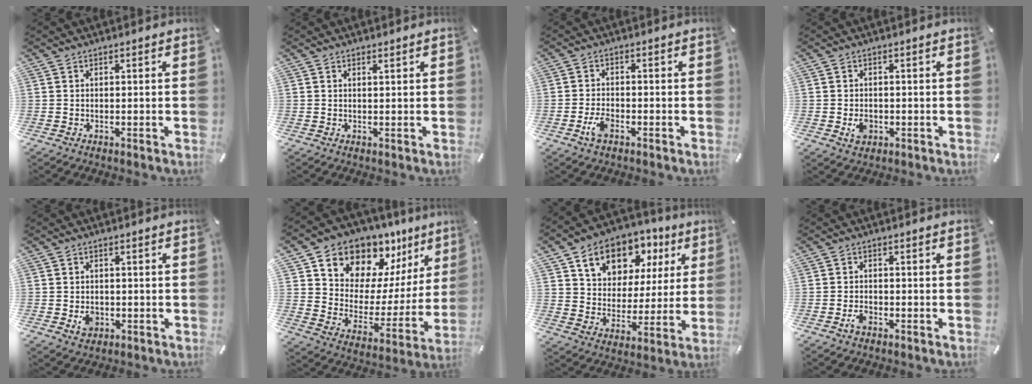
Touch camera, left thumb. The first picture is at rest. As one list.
[{"total": 0.6, "force": [0.5, 0.1, 0.3], "torque": [-0.006, -0.002, 0.010]}, {"total": 3.9, "force": [-2.0, 2.1, 2.7], "torque": [-0.064, 0.002, -0.039]}, {"total": 3.2, "force": [-0.7, 2.6, 1.7], "torque": [-0.021, 0.001, -0.012]}, {"total": 3.4, "force": [-0.7, 2.8, 1.7], "torque": [-0.013, -0.002, -0.014]}, {"total": 12.1, "force": [10.4, 6.2, -0.4], "torque": [-0.010, -0.125, 0.189]}, {"total": 14.0, "force": [7.4, 10.5, 5.6], "torque": [-0.092, -0.034, 0.135]}, {"total": 2.2, "force": [-1.2, 1.4, 1.2], "torque": [-0.022, 0.006, -0.023]}]